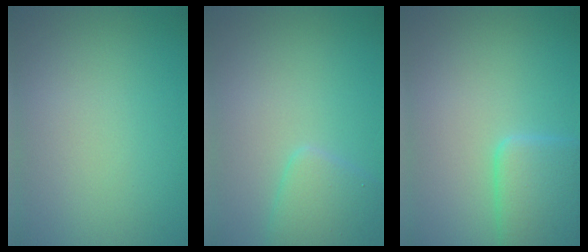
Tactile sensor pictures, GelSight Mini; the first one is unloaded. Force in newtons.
{"total": 2.8, "press": 2.8, "slide": 0.1}
{"total": 4.4, "press": 4.4, "slide": 0.2}